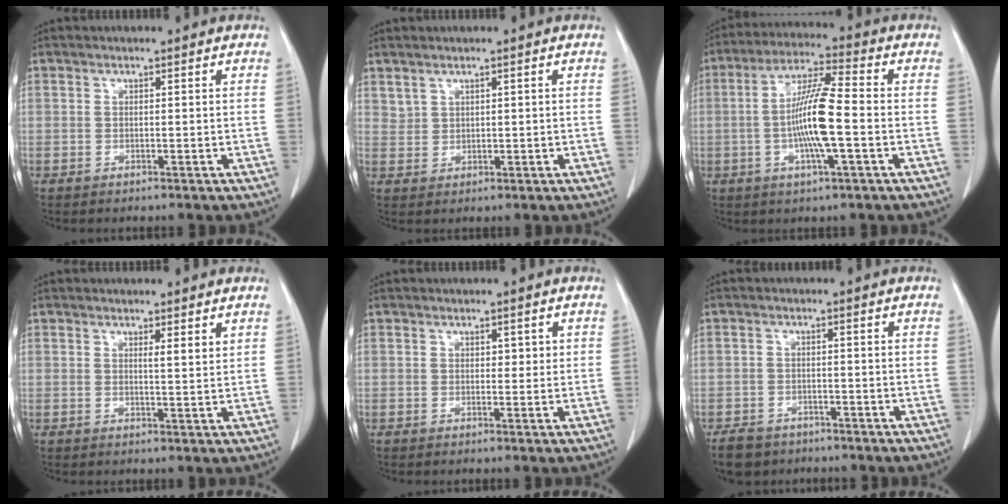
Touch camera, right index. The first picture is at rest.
{"total": 1.8, "force": [1.4, 1.0, 0.3], "torque": [0.001, 0.005, 0.032]}
{"total": 10.8, "force": [-1.5, 0.7, 10.6], "torque": [-0.200, 0.003, -0.034]}
{"total": 2.0, "force": [1.3, 0.2, 1.5], "torque": [-0.028, -0.005, 0.020]}
{"total": 1.3, "force": [0.4, 0.9, 0.9], "torque": [-0.007, 0.001, 0.006]}
{"total": 4.7, "force": [-3.5, 3.0, 1.0], "torque": [-0.026, 0.001, -0.056]}